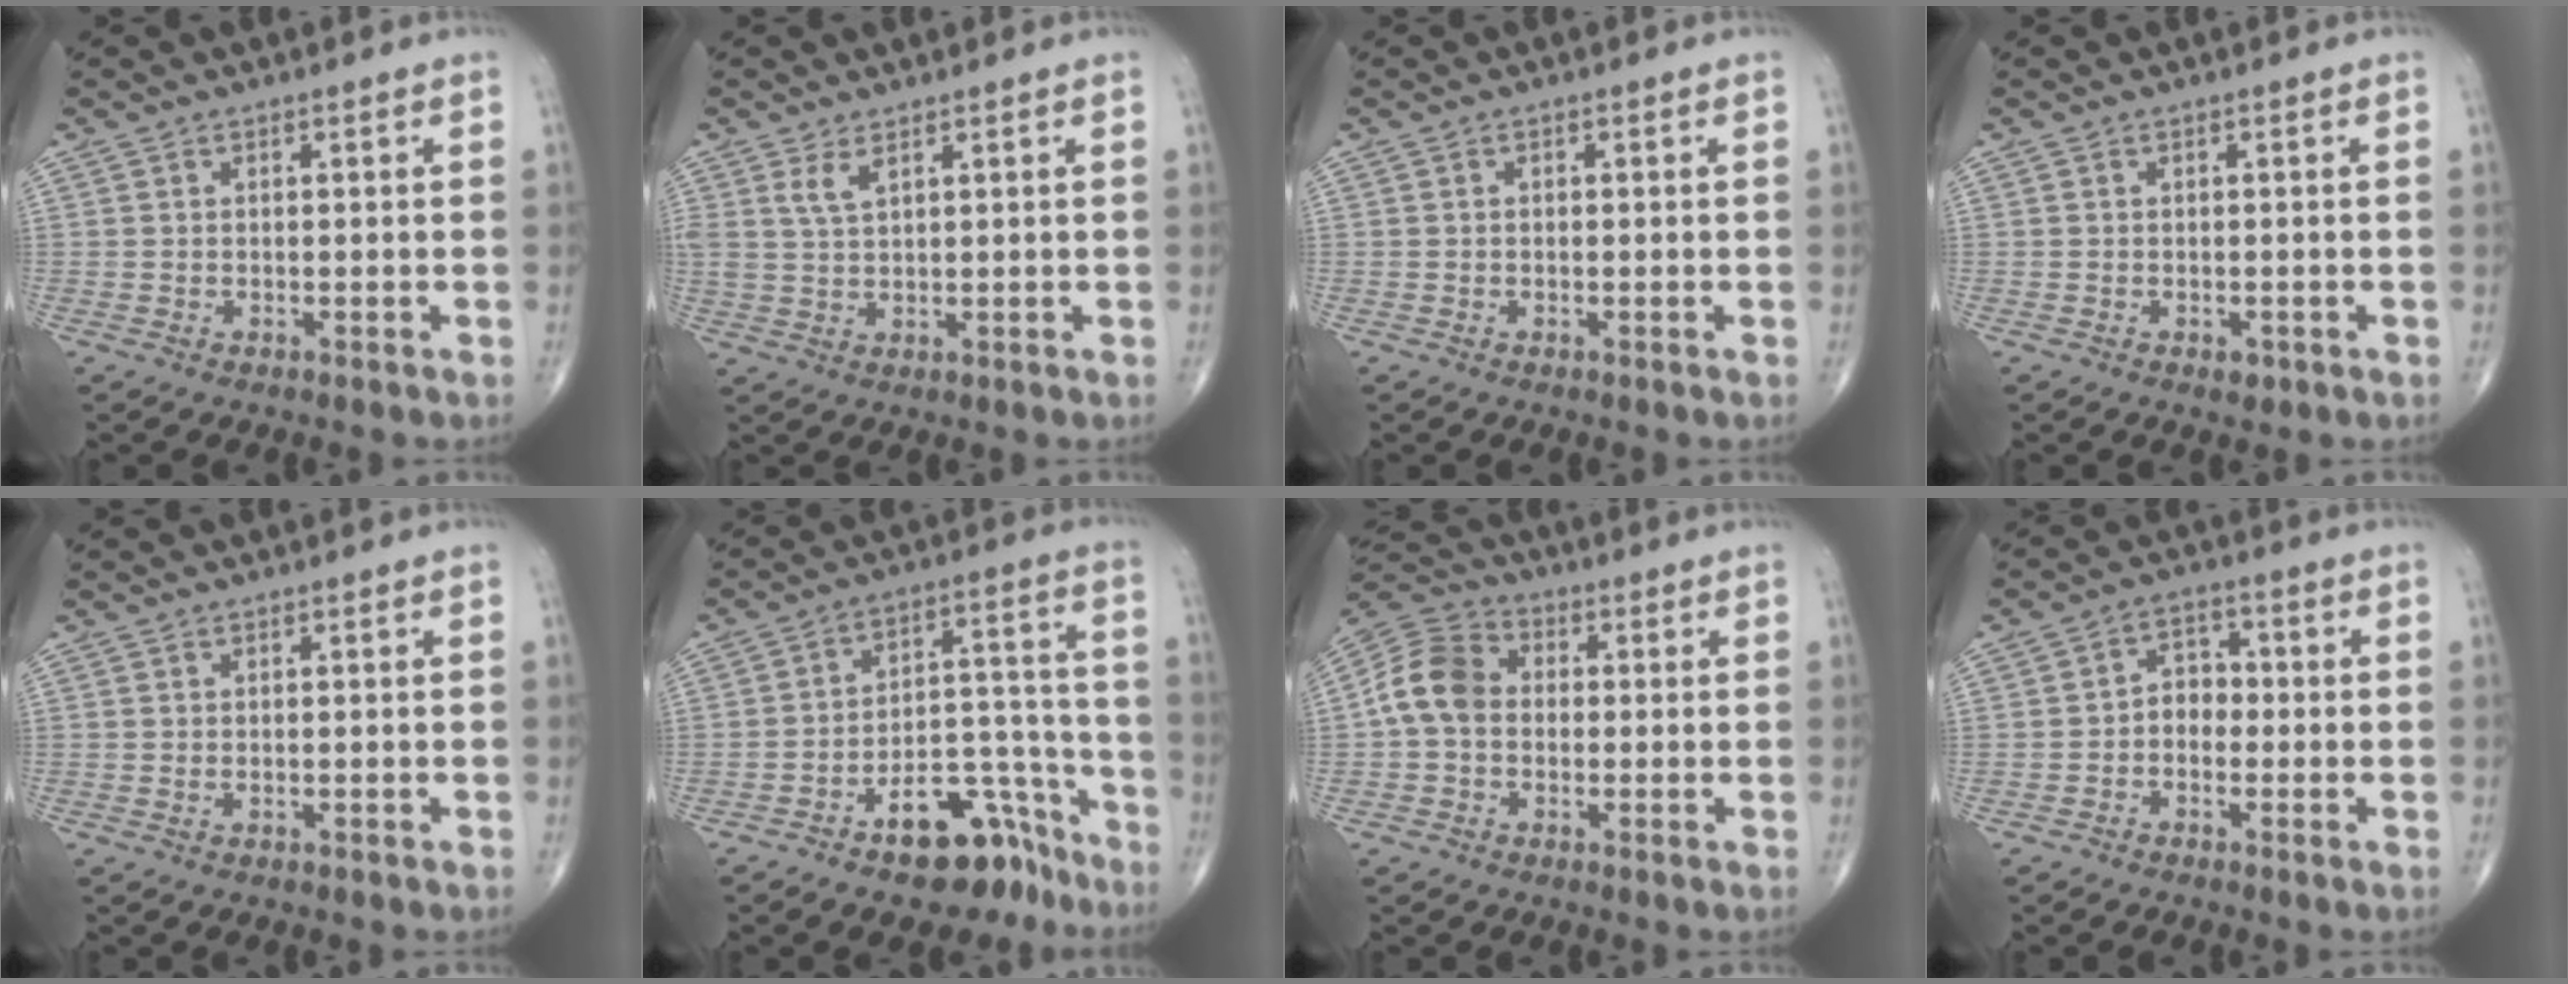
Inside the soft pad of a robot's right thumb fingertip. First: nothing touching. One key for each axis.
{"total": 3.1, "fx": 1.8, "fy": 1.1, "fz": 2.2, "tx": -0.048, "ty": -0.006, "tz": 0.044}
{"total": 0.0}
{"total": 1.3, "fx": -0.6, "fy": 0.8, "fz": 0.8, "tx": -0.010, "ty": -0.001, "tz": -0.006}
{"total": 0.0}
{"total": 13.5, "fx": -9.1, "fy": 6.6, "fz": 7.5, "tx": -0.061, "ty": 0.098, "tz": -0.135}
{"total": 9.5, "fx": -0.3, "fy": 7.4, "fz": 5.9, "tx": -0.106, "ty": 0.030, "tz": -0.020}
{"total": 4.5, "fx": -0.9, "fy": 3.4, "fz": 2.8, "tx": -0.023, "ty": 0.022, "tz": -0.027}